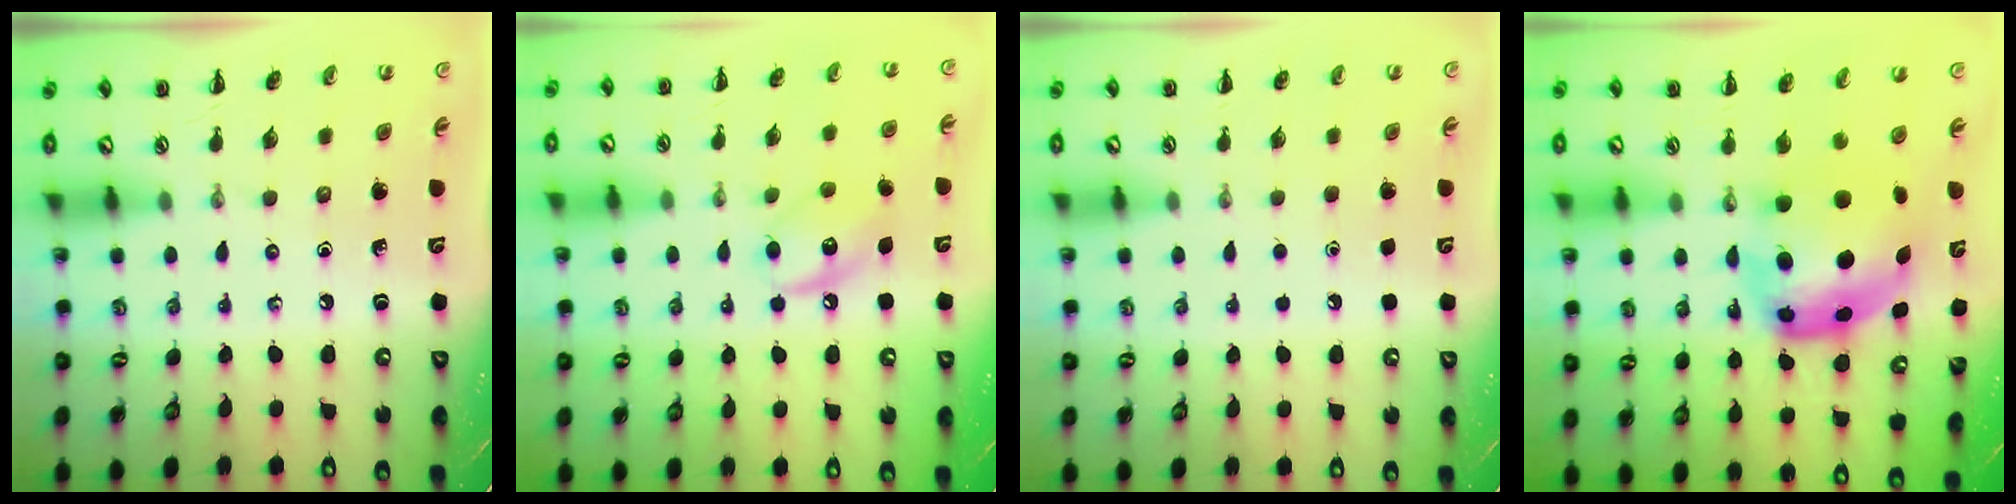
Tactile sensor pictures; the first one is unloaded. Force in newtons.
{"total": 9.8, "press": 9.8, "slide": 1.1}
{"total": 1.7, "press": 1.7, "slide": 0.1}
{"total": 8.1, "press": 7.8, "slide": 1.9}